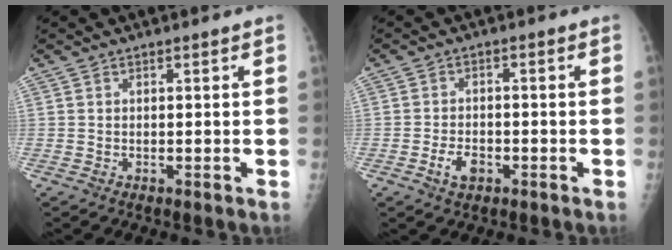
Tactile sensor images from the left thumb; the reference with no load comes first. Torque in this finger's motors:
{"motor_torque": [-0.37, 0.43, 0.33, 0.24, 0.01]}